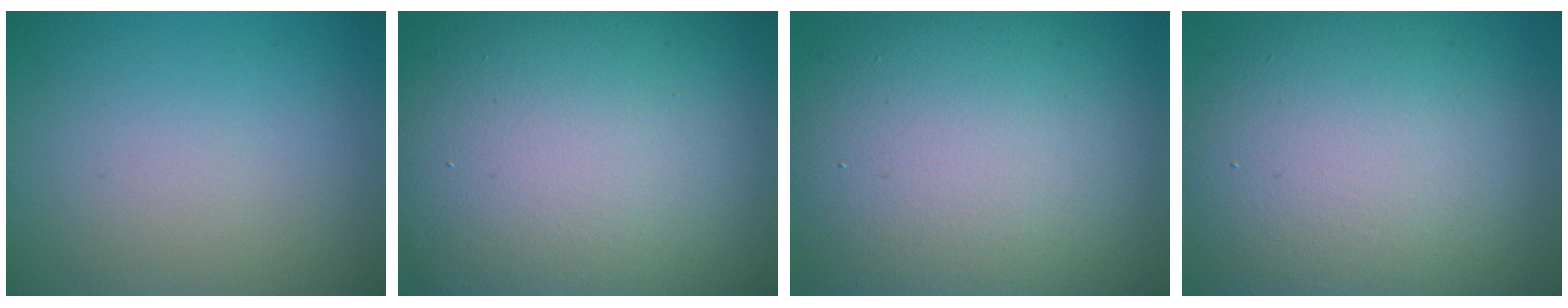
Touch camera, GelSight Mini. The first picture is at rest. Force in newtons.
{"total": 20.5, "press": 20.4, "slide": 1.2}
{"total": 14.5, "press": 14.5, "slide": 0.8}
{"total": 13.0, "press": 12.9, "slide": 1.0}